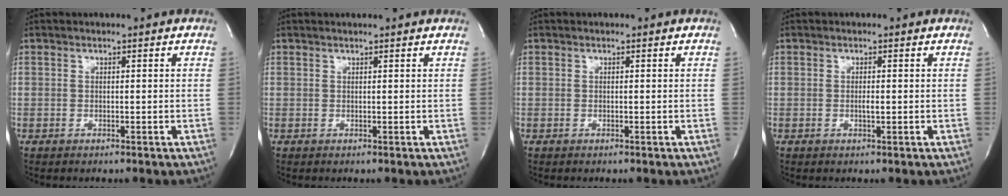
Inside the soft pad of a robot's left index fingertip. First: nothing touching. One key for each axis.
{"total": 2.2, "fx": 2.0, "fy": 0.0, "fz": 0.8, "tx": -0.013, "ty": 0.014, "tz": 0.026}
{"total": 0.0}
{"total": 0.9, "fx": -0.1, "fy": 0.2, "fz": 0.9, "tx": -0.019, "ty": -0.001, "tz": -0.001}